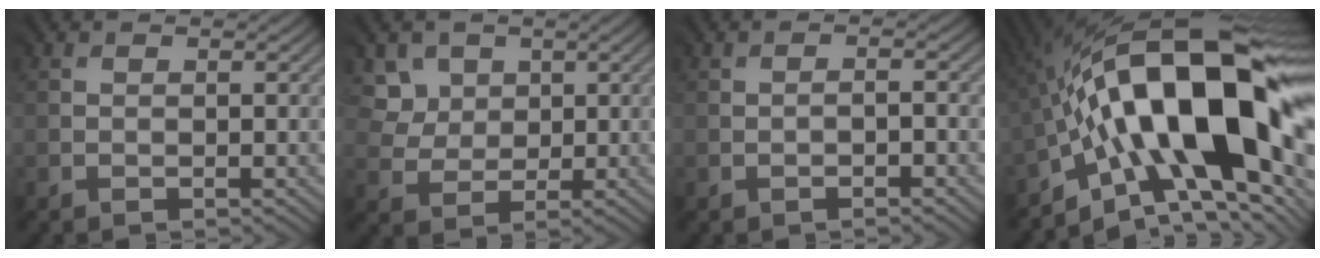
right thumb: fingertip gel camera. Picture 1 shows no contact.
{"total": 3.9, "force": [2.2, 3.2, 0.6], "torque": [-0.026, -0.013, 0.051]}
{"total": 1.3, "force": [-0.7, 0.3, 1.1], "torque": [-0.010, 0.003, -0.016]}
{"total": 21.1, "force": [-1.7, 9.3, 18.9], "torque": [-0.326, 0.015, -0.044]}